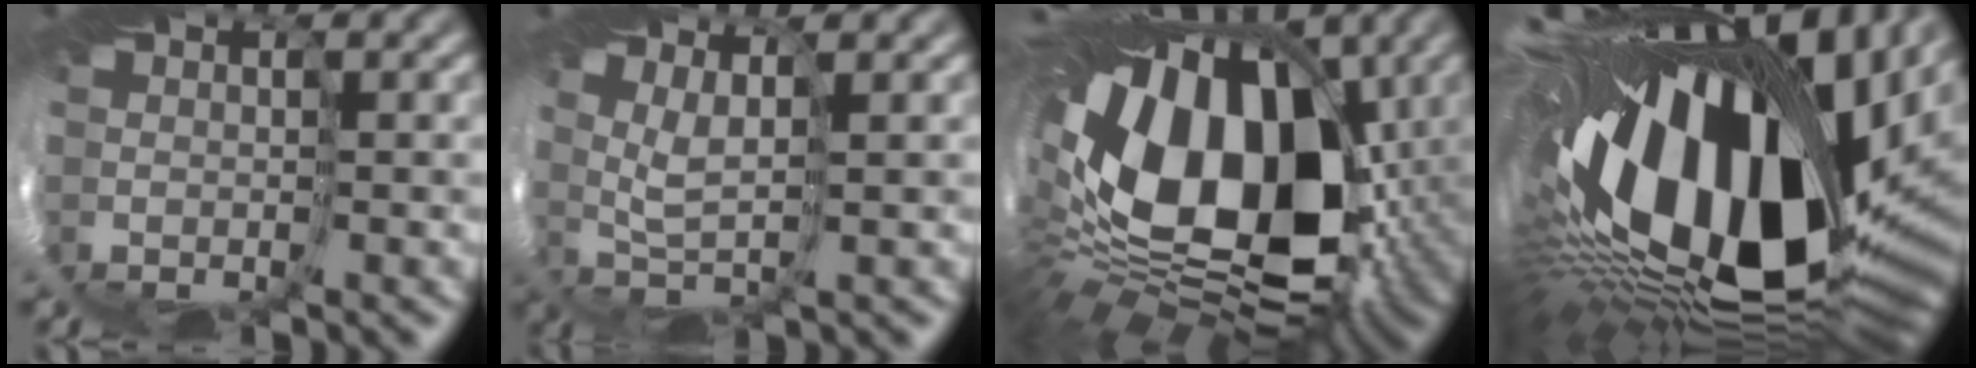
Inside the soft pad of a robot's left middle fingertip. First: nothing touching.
{"total": 1.6, "force": [1.1, -0.8, 0.9], "torque": [-0.044, -0.001, 0.016]}
{"total": 15.2, "force": [2.0, 10.5, 10.9], "torque": [-0.204, -0.002, 0.031]}
{"total": 17.8, "force": [2.0, 9.3, 15.1], "torque": [-0.290, -0.064, 0.045]}